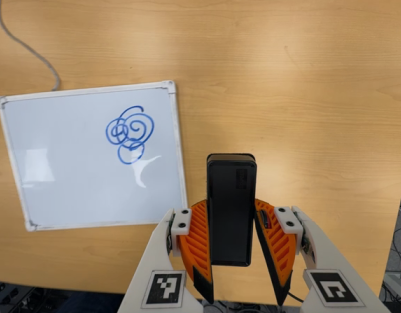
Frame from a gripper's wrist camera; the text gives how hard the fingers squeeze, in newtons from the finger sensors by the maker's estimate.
{"total": 5.8, "left": 5.0, "right": 6.6}